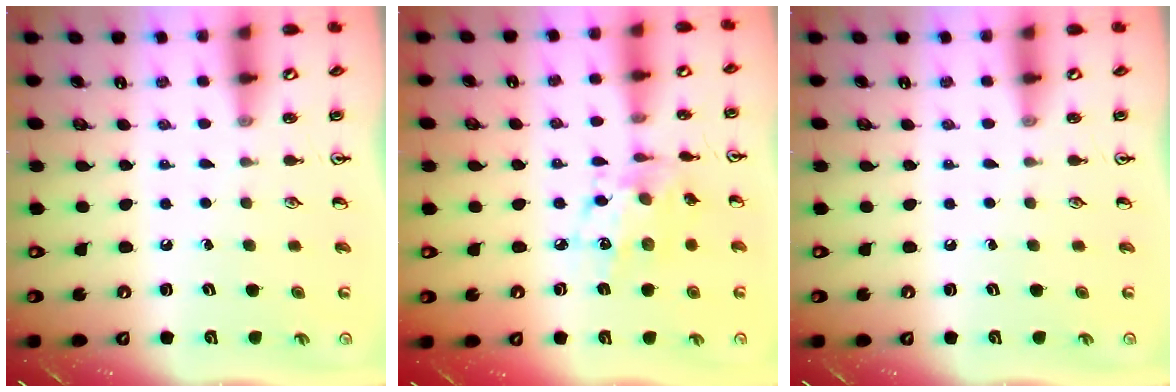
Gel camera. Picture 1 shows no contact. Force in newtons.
{"total": 10.4, "press": 10.3, "slide": 0.7}
{"total": 0.0}